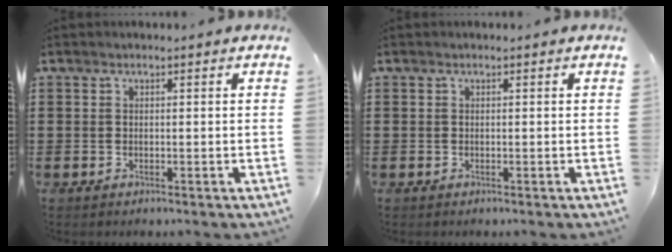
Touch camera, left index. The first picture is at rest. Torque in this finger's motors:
{"motor_torque": [0.00, 0.00, 0.00, 0.00]}